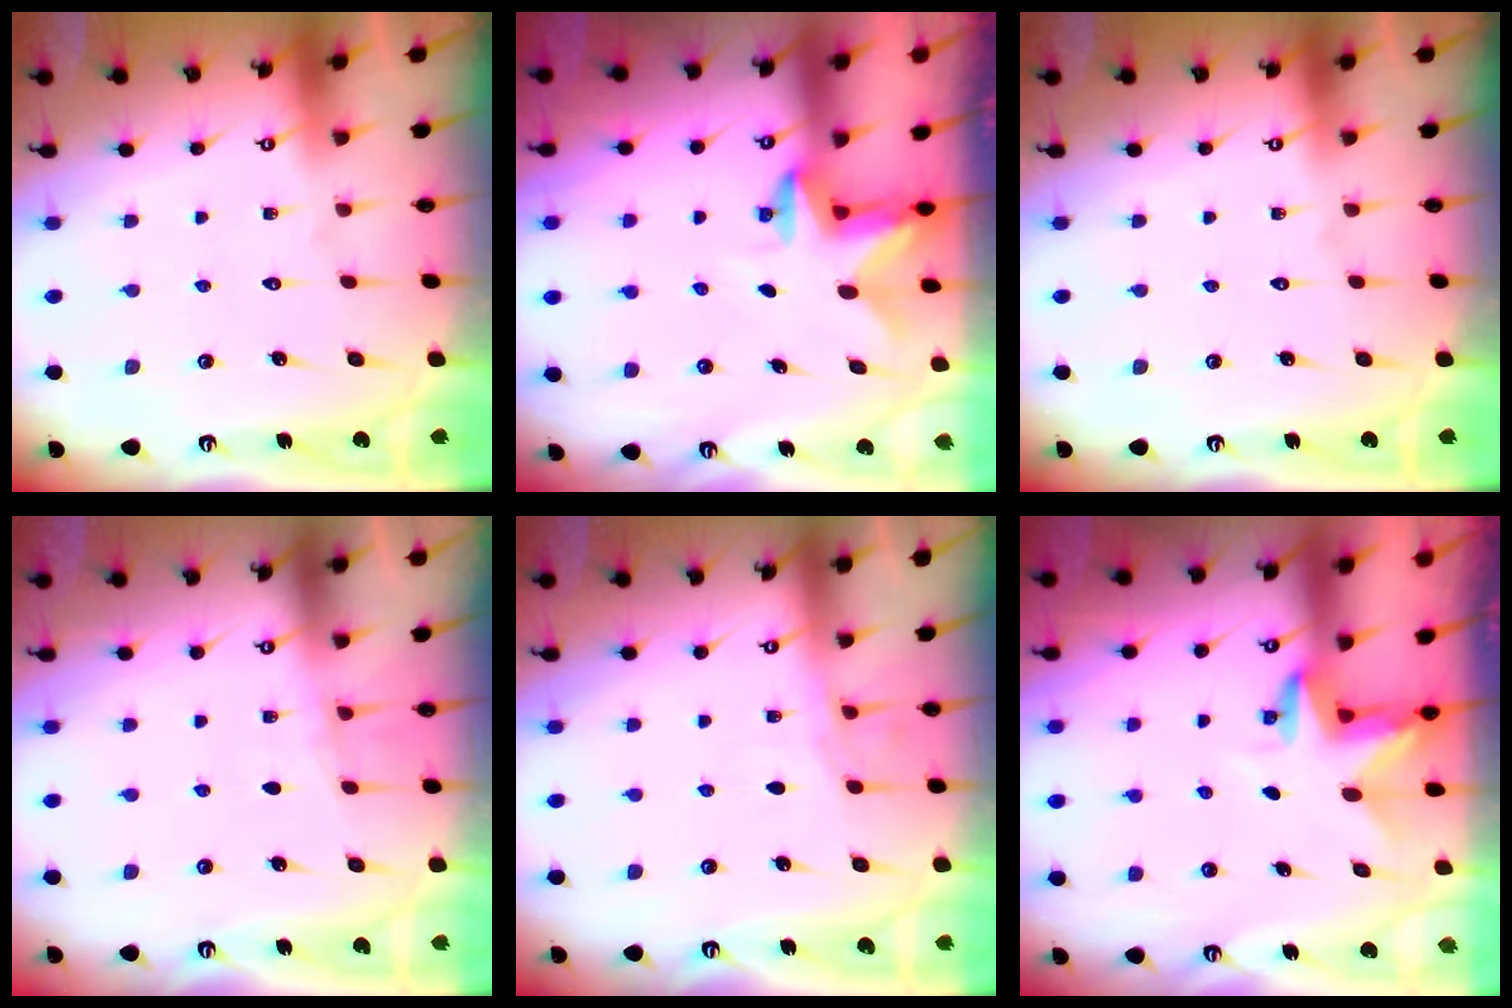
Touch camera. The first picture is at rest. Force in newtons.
{"total": 2.7, "press": 2.7, "slide": 0.5}
{"total": 0.0}
{"total": 3.0, "press": 2.9, "slide": 0.4}
{"total": 4.3, "press": 4.2, "slide": 0.6}
{"total": 3.4, "press": 3.4, "slide": 0.1}